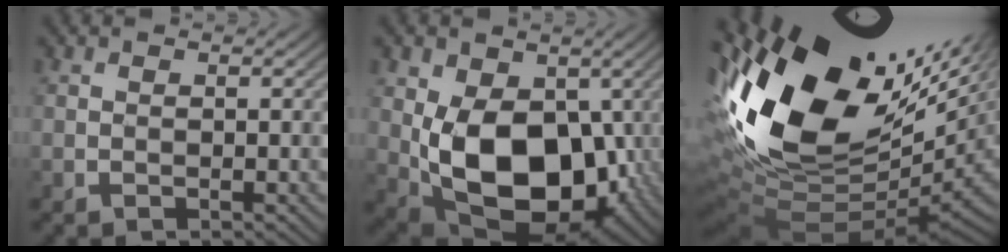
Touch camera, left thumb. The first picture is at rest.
{"total": 14.8, "force": [-1.4, 9.8, 11.0], "torque": [-0.200, -0.029, -0.022]}
{"total": 18.1, "force": [2.8, 8.8, 15.6], "torque": [-0.285, -0.039, 0.069]}